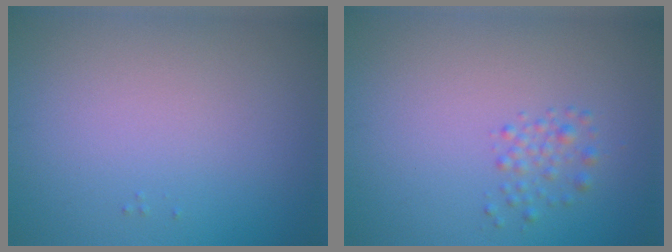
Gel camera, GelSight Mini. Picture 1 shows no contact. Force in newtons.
{"total": 1.4, "press": 1.3, "slide": 0.1}